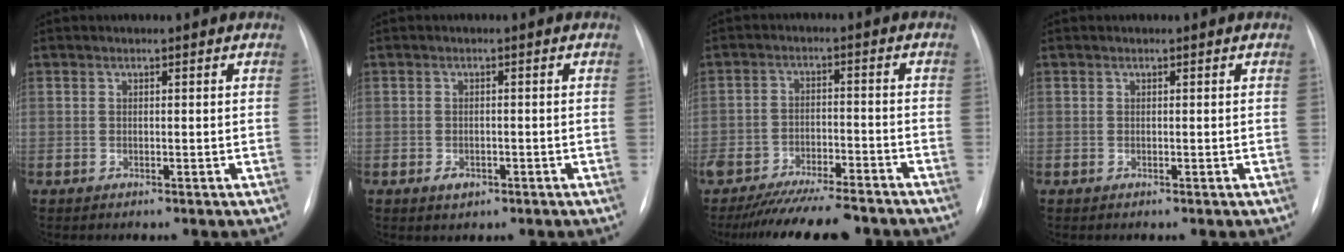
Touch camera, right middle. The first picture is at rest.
{"total": 2.0, "force": [-1.0, 1.3, 1.1], "torque": [-0.016, 0.002, -0.008]}
{"total": 13.6, "force": [-11.8, 2.5, 6.1], "torque": [-0.090, -0.011, -0.177]}
{"total": 0.0}